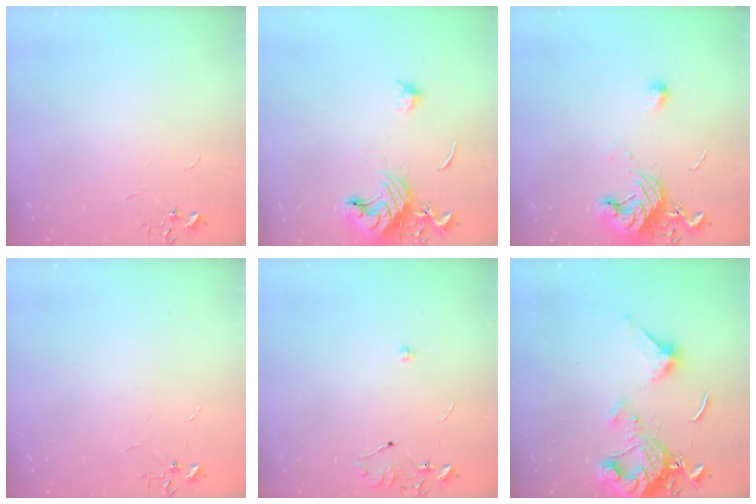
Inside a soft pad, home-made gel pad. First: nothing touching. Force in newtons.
{"total": 13.8, "press": 13.7, "slide": 1.6}
{"total": 12.4, "press": 12.4, "slide": 0.4}
{"total": 0.0}
{"total": 6.4, "press": 6.4, "slide": 0.7}
{"total": 15.3, "press": 15.3, "slide": 1.6}